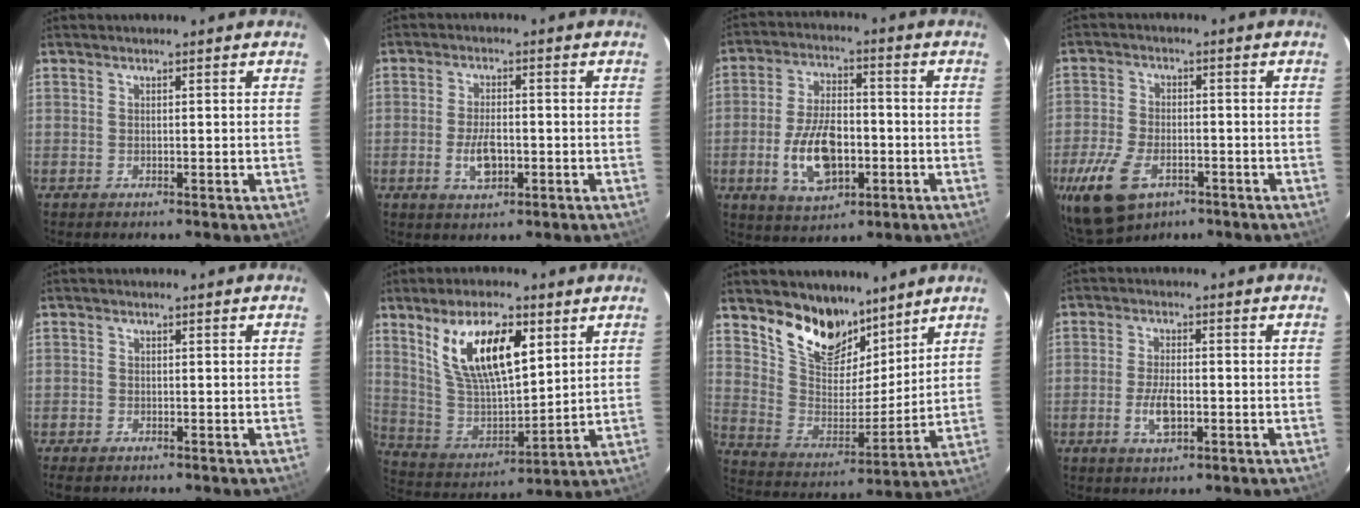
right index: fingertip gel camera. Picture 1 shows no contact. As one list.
[{"total": 5.7, "force": [-1.8, 2.7, 4.7], "torque": [-0.095, -0.003, -0.028]}, {"total": 12.6, "force": [-3.5, 6.7, 10.0], "torque": [-0.200, 0.005, -0.053]}, {"total": 12.4, "force": [-6.8, 7.0, 7.7], "torque": [-0.184, -0.021, -0.120]}, {"total": 2.3, "force": [-1.8, 1.1, 0.9], "torque": [-0.024, -0.006, -0.033]}, {"total": 16.7, "force": [7.7, 6.8, 13.2], "torque": [-0.239, 0.004, 0.157]}, {"total": 14.7, "force": [10.7, 7.8, 6.5], "torque": [-0.138, 0.000, 0.203]}, {"total": 5.4, "force": [-1.8, 2.2, 4.6], "torque": [-0.097, -0.003, -0.032]}]